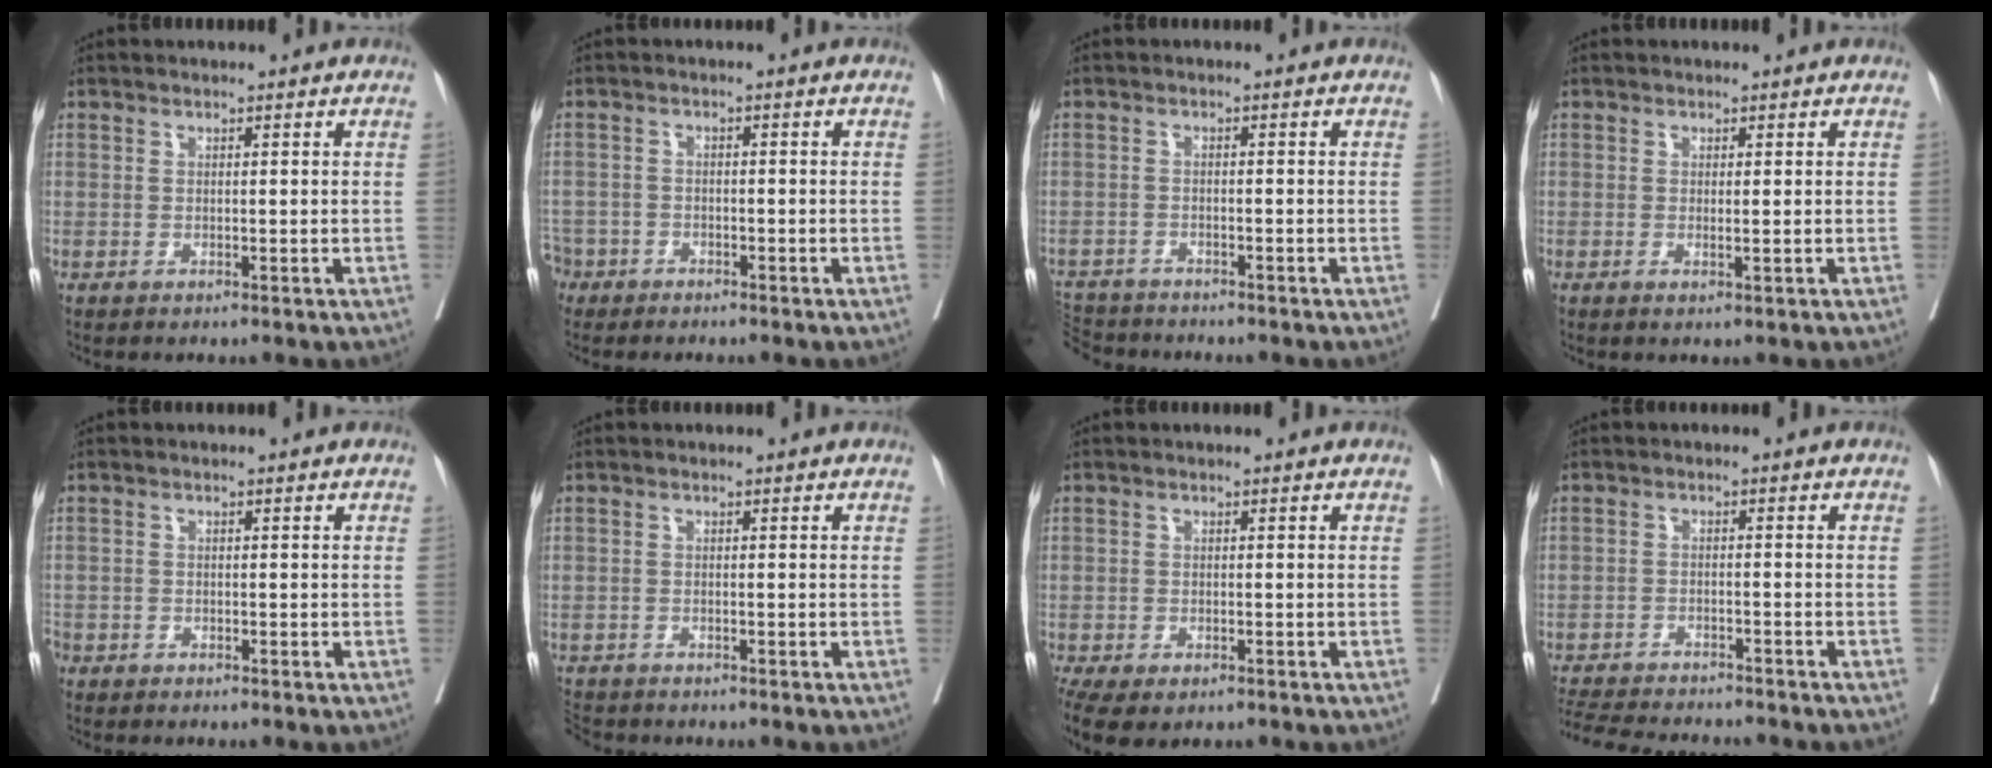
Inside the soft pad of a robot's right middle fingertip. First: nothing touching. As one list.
[{"total": 4.8, "force": [-3.8, 3.0, 0.2], "torque": [-0.007, 0.003, -0.074]}, {"total": 7.2, "force": [-6.7, 2.3, 1.5], "torque": [-0.036, -0.004, -0.112]}, {"total": 1.0, "force": [-0.1, -0.1, 1.0], "torque": [-0.020, -0.004, 0.000]}, {"total": 3.1, "force": [-2.3, 1.9, 0.8], "torque": [-0.021, 0.000, -0.046]}, {"total": 3.4, "force": [-3.1, 1.3, 0.2], "torque": [-0.003, -0.007, -0.058]}, {"total": 9.6, "force": [-6.5, 4.2, 5.6], "torque": [-0.128, -0.006, -0.098]}, {"total": 14.2, "force": [-12.9, 2.4, 5.3], "torque": [-0.108, -0.016, -0.184]}]